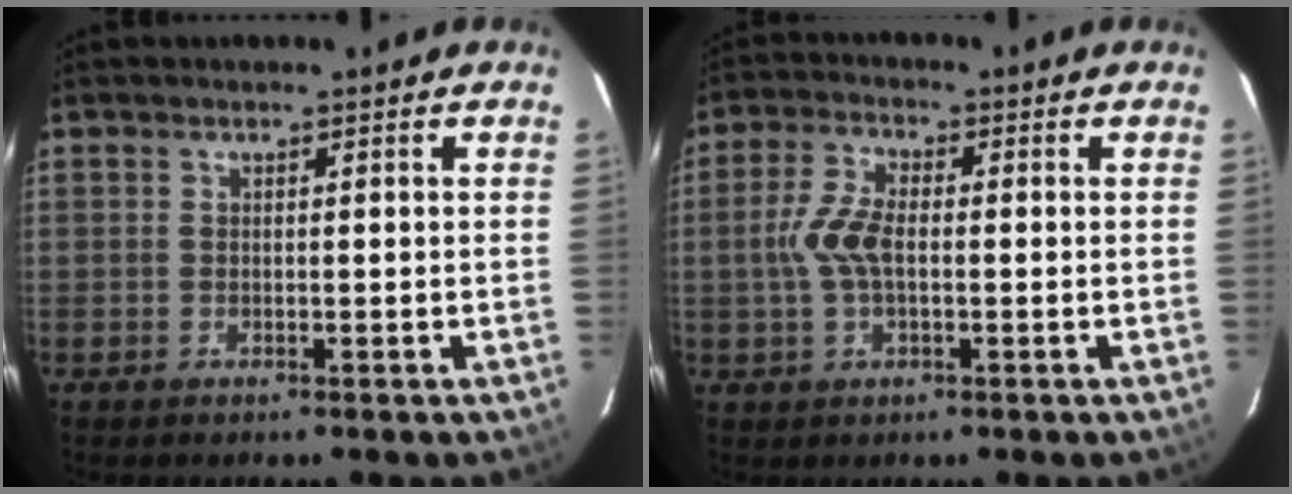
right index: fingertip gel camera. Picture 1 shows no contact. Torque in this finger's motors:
{"motor_torque": [0.19, -0.04, 0.29, 0.08]}